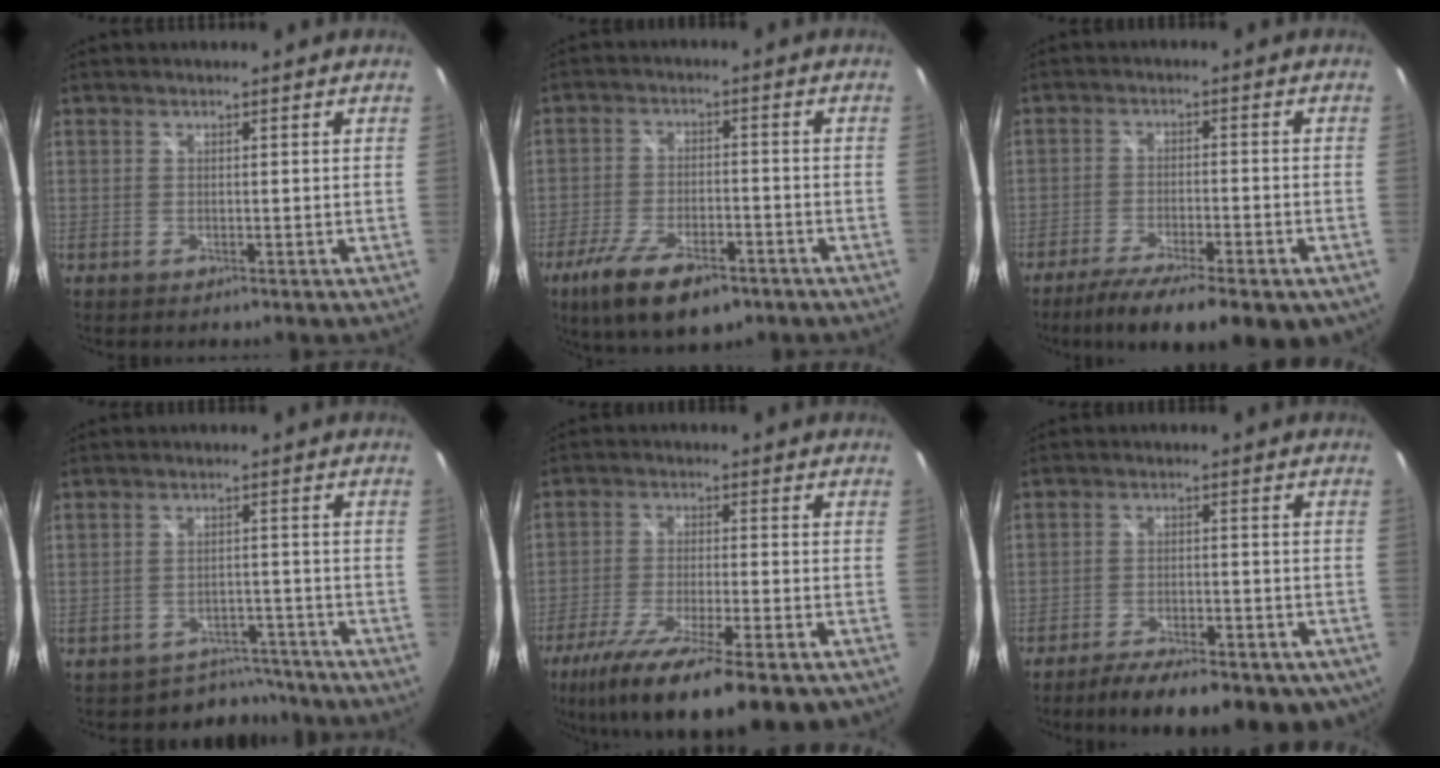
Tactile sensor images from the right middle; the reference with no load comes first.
{"total": 13.0, "force": [-8.1, 4.8, 9.0], "torque": [-0.193, -0.034, -0.140]}
{"total": 15.3, "force": [-10.3, 4.3, 10.5], "torque": [-0.189, -0.043, -0.153]}
{"total": 6.2, "force": [-5.2, 3.2, -0.4], "torque": [0.008, 0.020, -0.069]}
{"total": 18.0, "force": [-12.0, 3.9, 12.9], "torque": [-0.245, -0.058, -0.198]}
{"total": 16.1, "force": [-11.0, 6.1, 10.0], "torque": [-0.175, -0.032, -0.150]}